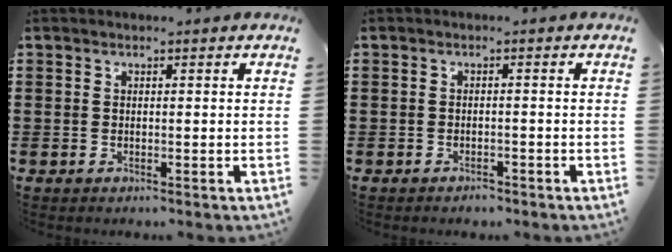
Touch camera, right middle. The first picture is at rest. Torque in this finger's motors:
{"motor_torque": [-0.29, 0.14, 0.06, -0.01]}